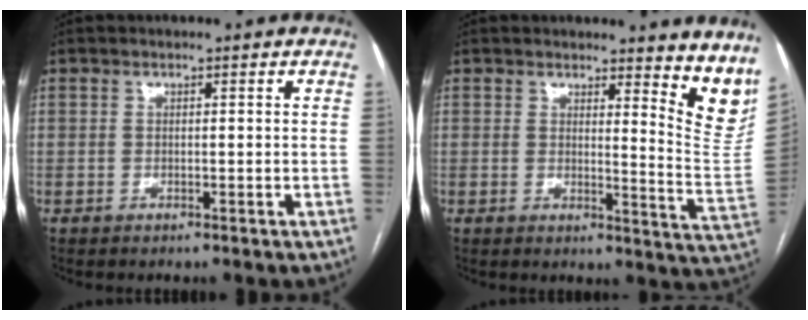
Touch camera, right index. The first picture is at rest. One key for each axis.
{"total": 10.8, "fx": 9.8, "fy": 1.6, "fz": 4.3, "tx": -0.018, "ty": -0.076, "tz": 0.089}